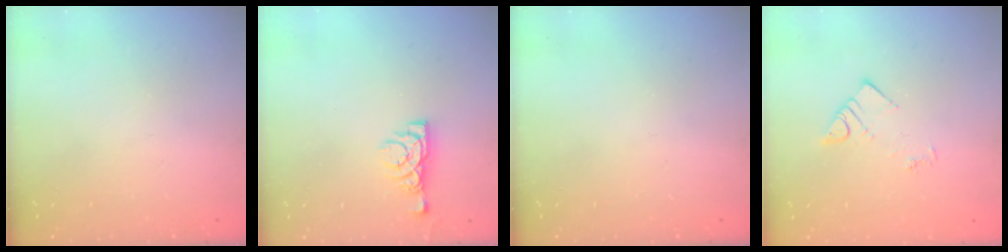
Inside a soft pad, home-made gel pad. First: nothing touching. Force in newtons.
{"total": 5.6, "press": 5.5, "slide": 0.8}
{"total": 0.0}
{"total": 3.8, "press": 3.8, "slide": 0.4}